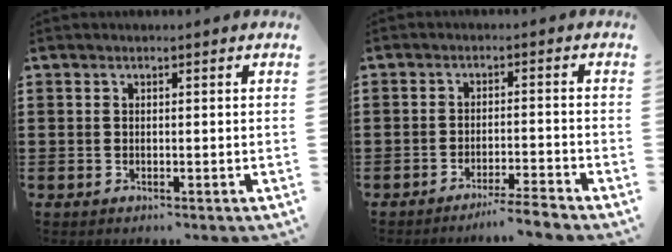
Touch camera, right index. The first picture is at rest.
{"total": 3.6, "force": [-3.4, -0.7, 1.1], "torque": [-0.019, -0.007, -0.068]}